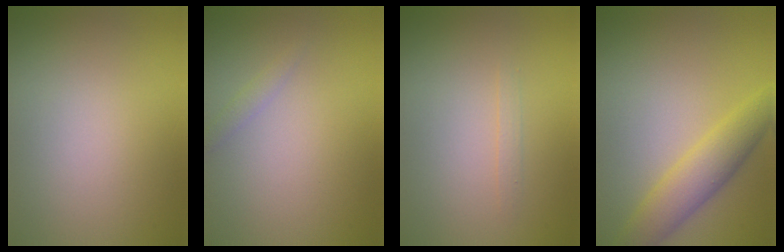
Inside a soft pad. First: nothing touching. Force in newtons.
{"total": 0.8, "press": 0.8, "slide": 0.0}
{"total": 0.6, "press": 0.6, "slide": 0.0}
{"total": 4.3, "press": 4.3, "slide": 0.1}